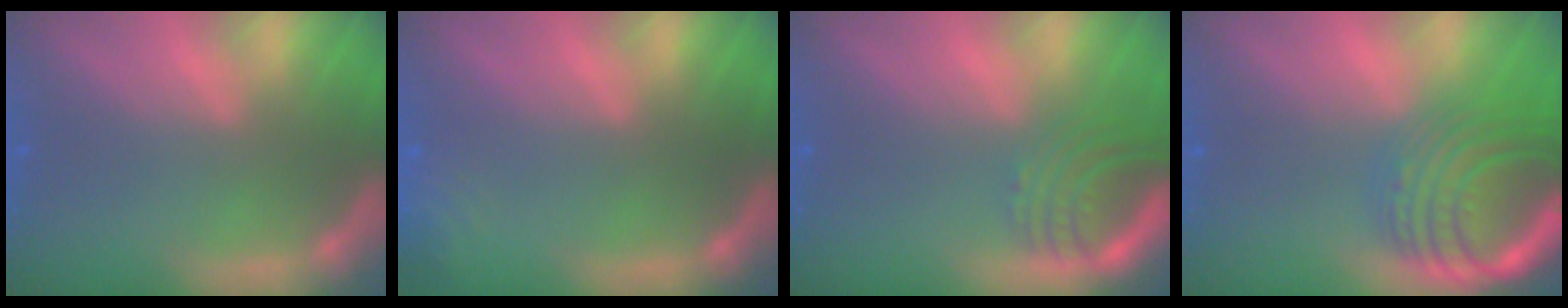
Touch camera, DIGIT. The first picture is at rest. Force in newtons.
{"total": 2.4}
{"total": 4.5}
{"total": 10.0}